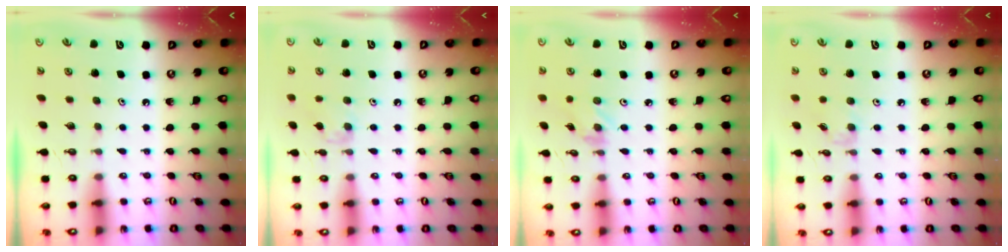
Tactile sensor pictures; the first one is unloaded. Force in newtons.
{"total": 7.1, "press": 7.0, "slide": 0.8}
{"total": 0.6, "press": 0.6, "slide": 0.2}
{"total": 2.5, "press": 2.4, "slide": 0.4}